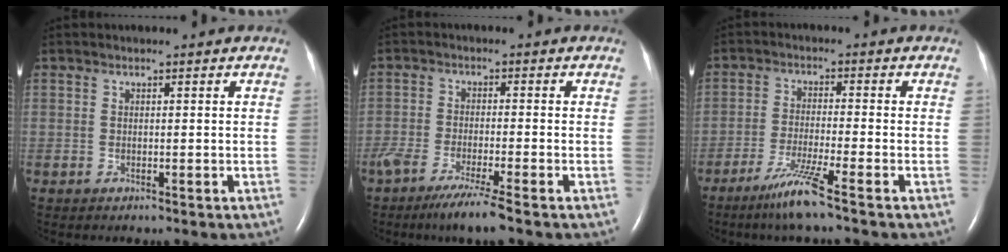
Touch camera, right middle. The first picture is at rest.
{"total": 6.9, "force": [-5.0, -0.4, 4.8], "torque": [-0.082, -0.019, -0.086]}
{"total": 6.3, "force": [-4.3, -1.1, 4.5], "torque": [-0.090, -0.022, -0.089]}